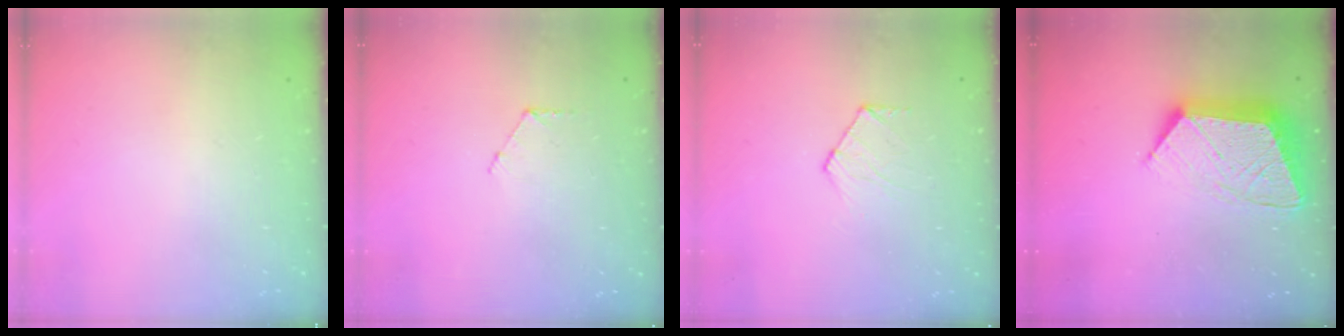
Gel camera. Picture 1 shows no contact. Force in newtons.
{"total": 4.6, "press": 4.6, "slide": 0.4}
{"total": 5.9, "press": 5.9, "slide": 0.6}
{"total": 15.4, "press": 15.3, "slide": 1.2}